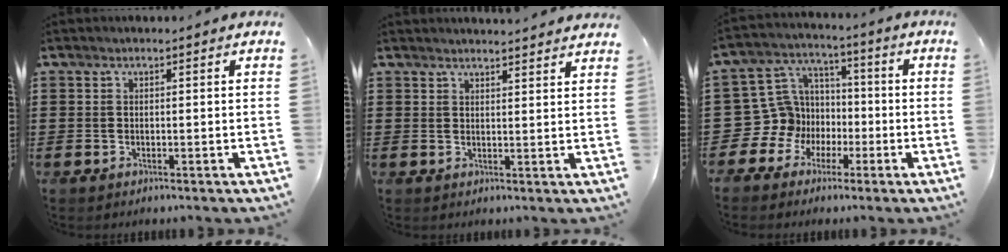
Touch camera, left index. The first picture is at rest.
{"total": 2.1, "force": [2.1, -0.2, 0.0], "torque": [-0.007, -0.005, 0.040]}
{"total": 9.9, "force": [-2.5, 9.4, 1.7], "torque": [-0.098, 0.001, -0.045]}